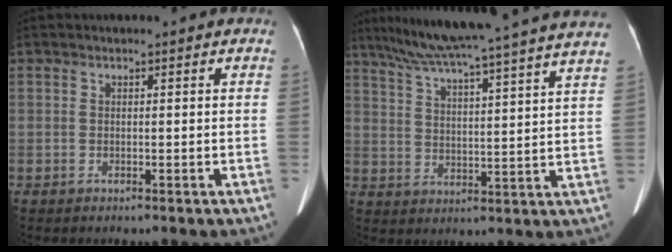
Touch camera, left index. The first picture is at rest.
{"total": 26.0, "force": [22.5, -0.8, 13.0], "torque": [-0.218, -0.008, 0.302]}